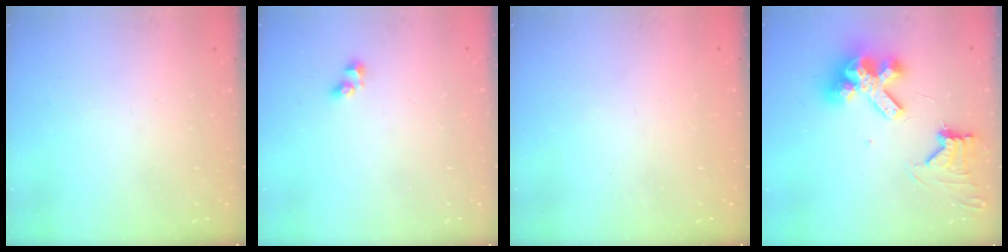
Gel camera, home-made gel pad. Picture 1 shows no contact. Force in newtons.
{"total": 3.0, "press": 2.7, "slide": 1.3}
{"total": 0.8, "press": 0.7, "slide": 0.3}
{"total": 13.6, "press": 13.5, "slide": 1.6}